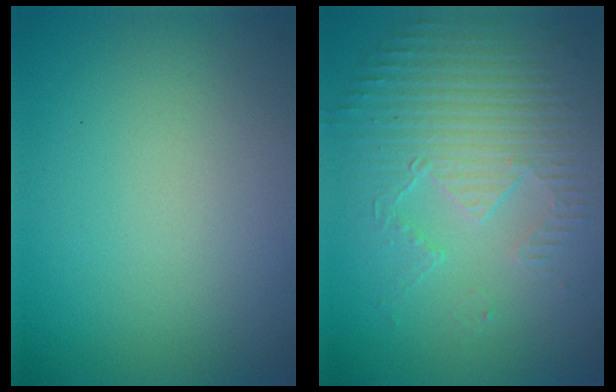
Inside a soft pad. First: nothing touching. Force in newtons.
{"total": 3.8, "press": 3.6, "slide": 1.3}